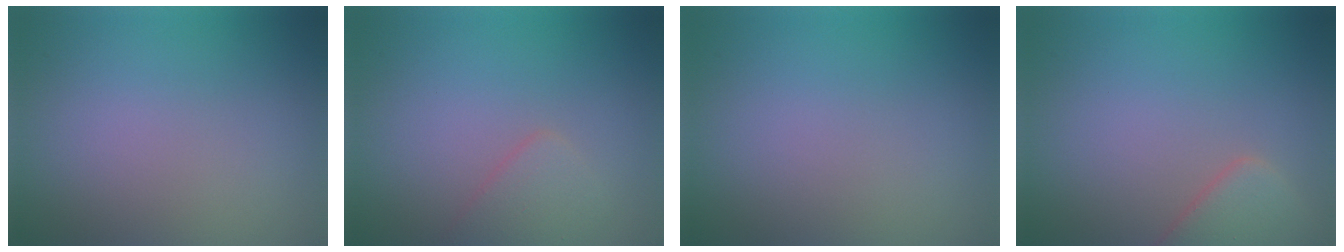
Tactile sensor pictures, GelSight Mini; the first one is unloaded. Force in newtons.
{"total": 1.8, "press": 1.8, "slide": 0.1}
{"total": 0.0}
{"total": 3.4, "press": 3.3, "slide": 0.4}